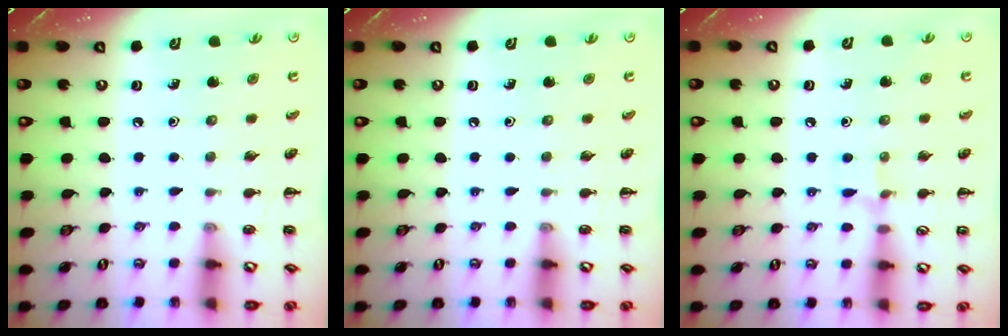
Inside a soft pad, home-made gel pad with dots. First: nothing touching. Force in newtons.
{"total": 0.0}
{"total": 5.8, "press": 5.5, "slide": 1.8}